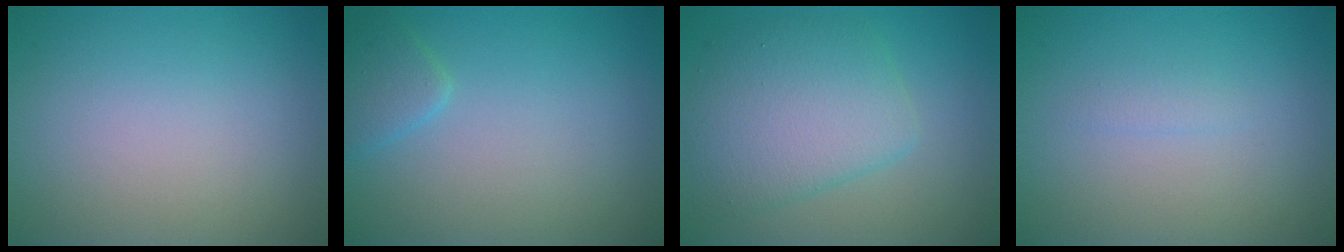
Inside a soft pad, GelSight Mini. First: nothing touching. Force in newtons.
{"total": 1.8, "press": 1.8, "slide": 0.1}
{"total": 5.8, "press": 5.8, "slide": 0.1}
{"total": 0.7, "press": 0.7, "slide": 0.0}